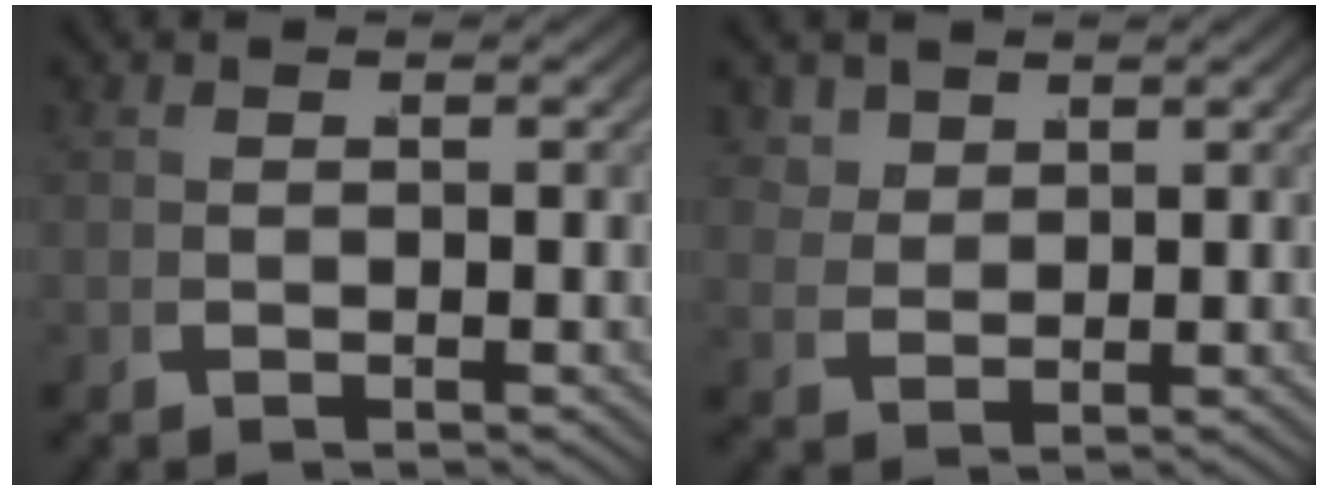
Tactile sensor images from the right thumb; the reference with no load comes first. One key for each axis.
{"total": 2.6, "fx": 1.8, "fy": 1.3, "fz": 1.3, "tx": -0.025, "ty": -0.005, "tz": 0.043}